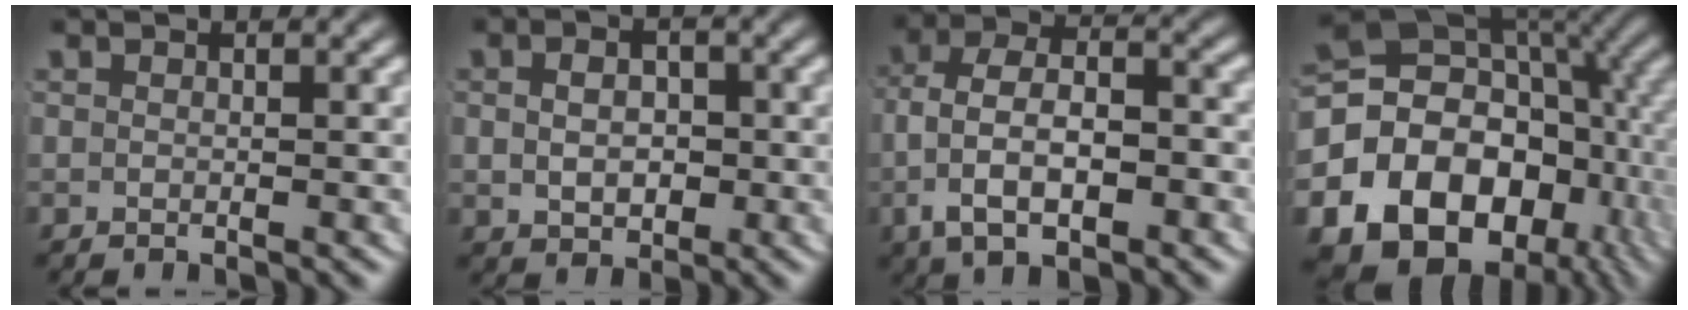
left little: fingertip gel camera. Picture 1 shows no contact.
{"total": 2.7, "force": [-0.1, 1.9, 2.0], "torque": [-0.023, -0.008, 0.007]}
{"total": 6.6, "force": [-1.8, 3.8, 5.1], "torque": [-0.091, -0.013, -0.023]}
{"total": 25.6, "force": [-4.4, 20.6, 14.6], "torque": [-0.313, -0.069, -0.066]}